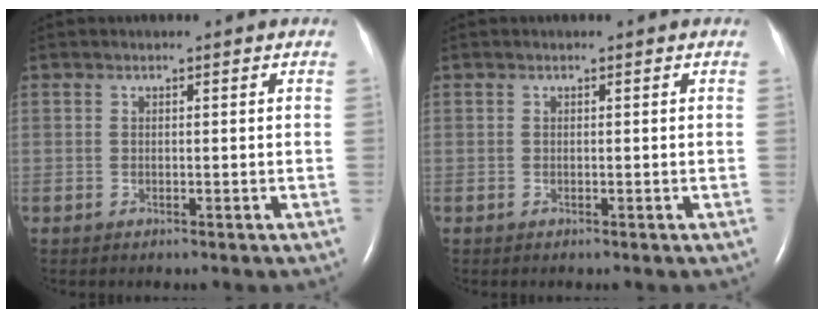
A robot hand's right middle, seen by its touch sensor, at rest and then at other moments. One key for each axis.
{"total": 0.0}